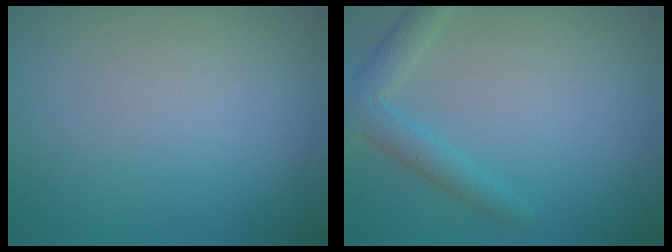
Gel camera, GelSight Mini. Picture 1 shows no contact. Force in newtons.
{"total": 2.8, "press": 2.8, "slide": 0.1}